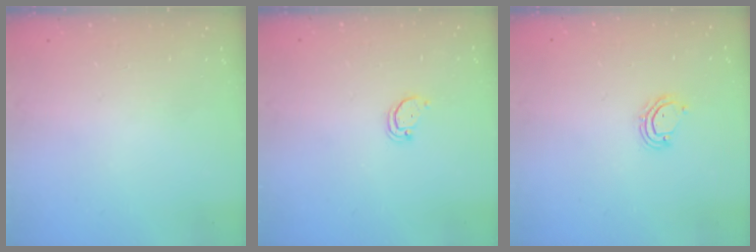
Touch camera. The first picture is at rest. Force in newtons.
{"total": 2.0, "press": 2.0, "slide": 0.2}
{"total": 4.6, "press": 4.6, "slide": 0.3}